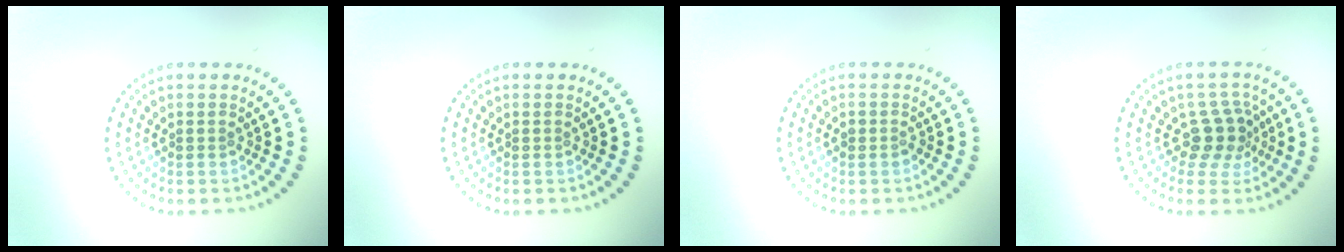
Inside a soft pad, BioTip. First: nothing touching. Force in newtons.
{"total": 0.0}
{"total": 0.7, "press": 0.7, "slide": 0.2}
{"total": 3.2, "press": 2.5, "slide": 2.0}